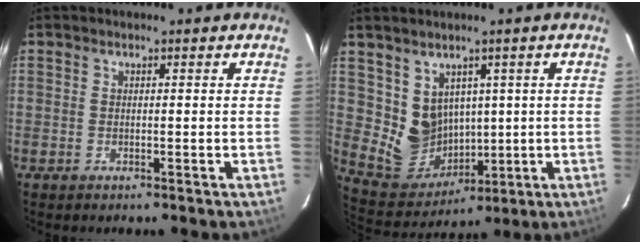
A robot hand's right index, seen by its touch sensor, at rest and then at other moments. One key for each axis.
{"total": 9.0, "fx": 2.4, "fy": 8.2, "fz": 3.1, "tx": -0.067, "ty": -0.002, "tz": 0.073}